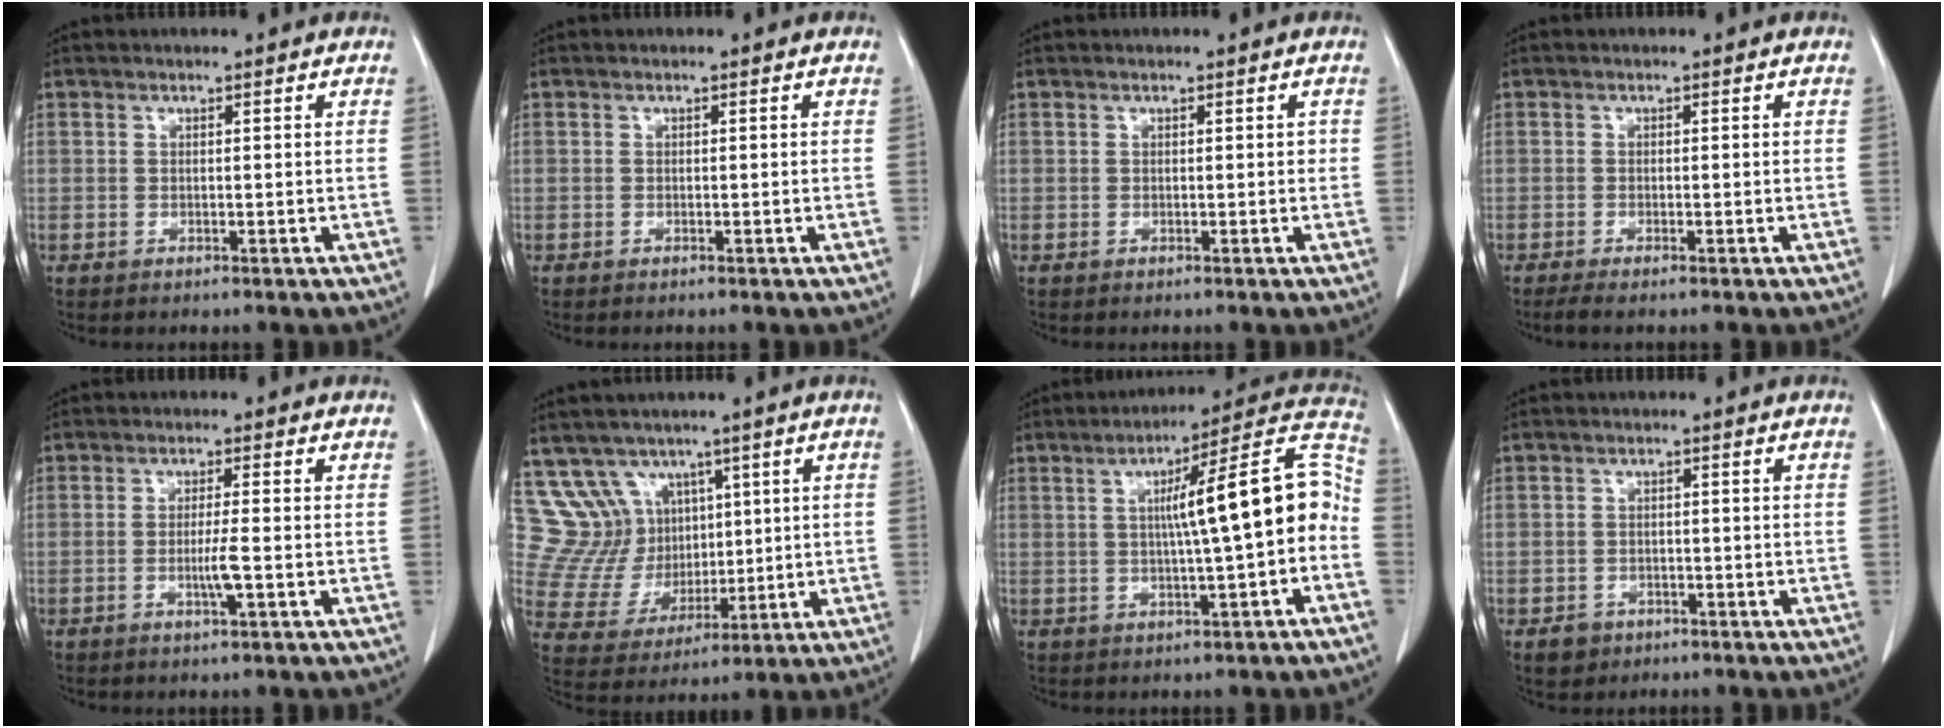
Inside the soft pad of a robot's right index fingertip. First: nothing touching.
{"total": 0.0}
{"total": 0.5, "force": [0.0, 0.3, 0.4], "torque": [-0.001, 0.002, 0.001]}
{"total": 2.0, "force": [-1.4, 0.1, 1.4], "torque": [-0.026, -0.004, -0.027]}
{"total": 3.1, "force": [-0.9, -0.3, 3.0], "torque": [-0.057, -0.005, -0.017]}
{"total": 10.6, "force": [6.2, 8.3, 1.8], "torque": [-0.051, 0.046, 0.140]}
{"total": 13.2, "force": [-0.3, 0.7, 13.2], "torque": [-0.179, 0.036, -0.008]}
{"total": 2.9, "force": [-1.6, 2.4, 0.4], "torque": [-0.005, 0.009, -0.019]}